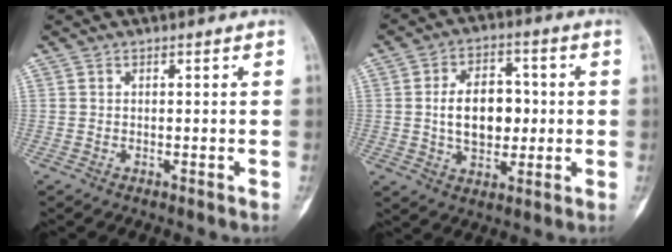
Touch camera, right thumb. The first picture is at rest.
{"total": 11.4, "force": [0.3, 7.5, 8.6], "torque": [-0.109, 0.013, 0.007]}